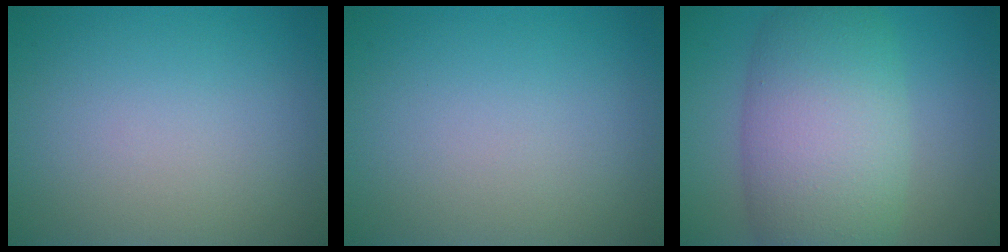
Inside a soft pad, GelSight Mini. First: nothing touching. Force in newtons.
{"total": 0.0}
{"total": 9.2, "press": 9.1, "slide": 0.4}